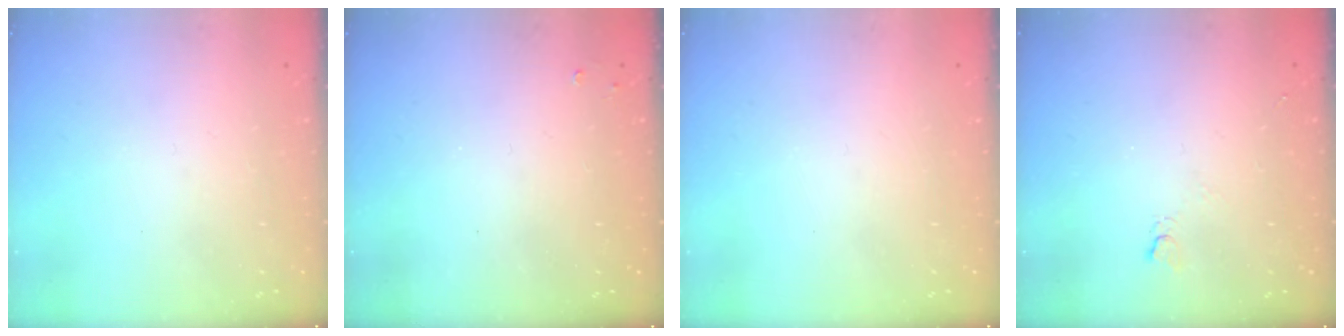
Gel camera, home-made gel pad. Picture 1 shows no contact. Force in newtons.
{"total": 1.8, "press": 1.8, "slide": 0.3}
{"total": 0.0}
{"total": 2.7, "press": 2.6, "slide": 0.5}